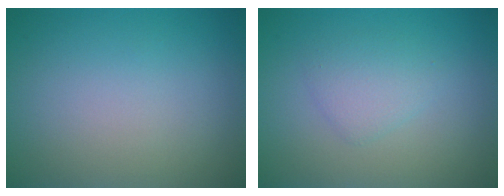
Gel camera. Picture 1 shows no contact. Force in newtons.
{"total": 2.0, "press": 2.0, "slide": 0.1}